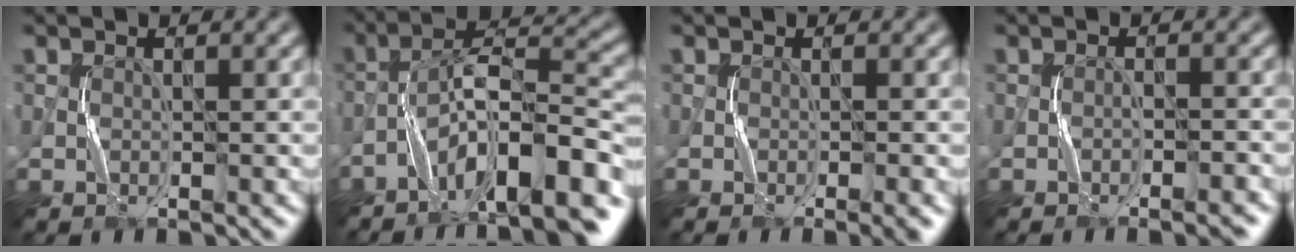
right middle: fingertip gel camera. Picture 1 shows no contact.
{"total": 10.9, "force": [-6.7, 2.7, 8.1], "torque": [-0.122, 0.021, -0.118]}
{"total": 1.3, "force": [-0.6, -0.1, 1.1], "torque": [-0.017, -0.003, -0.008]}
{"total": 1.7, "force": [-1.2, 0.1, 1.2], "torque": [-0.019, 0.012, -0.017]}